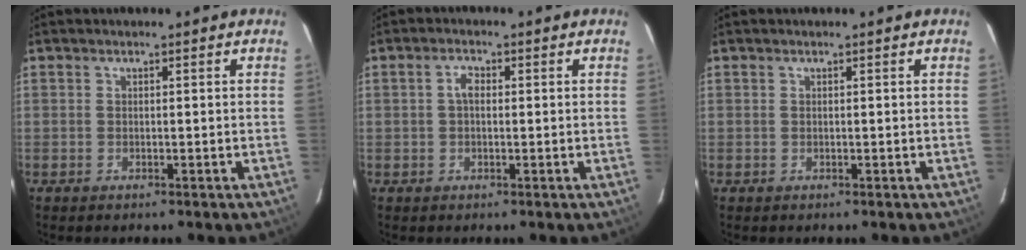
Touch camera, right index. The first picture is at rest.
{"total": 2.0, "force": [0.1, 1.2, 1.6], "torque": [-0.032, 0.010, 0.001]}
{"total": 0.0}